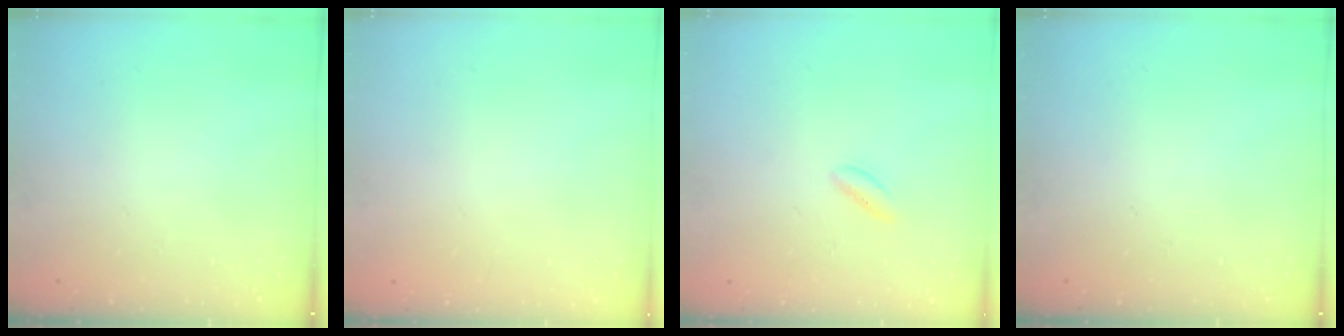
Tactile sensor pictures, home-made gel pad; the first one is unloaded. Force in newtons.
{"total": 2.0, "press": 2.0, "slide": 0.1}
{"total": 2.1, "press": 1.9, "slide": 0.9}
{"total": 0.0}